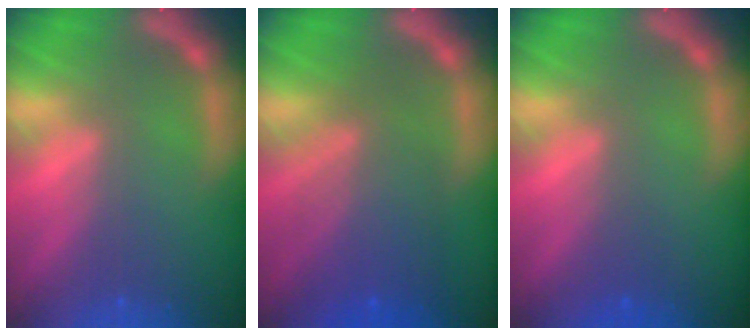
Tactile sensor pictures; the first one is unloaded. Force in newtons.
{"total": 7.0}
{"total": 0.9}